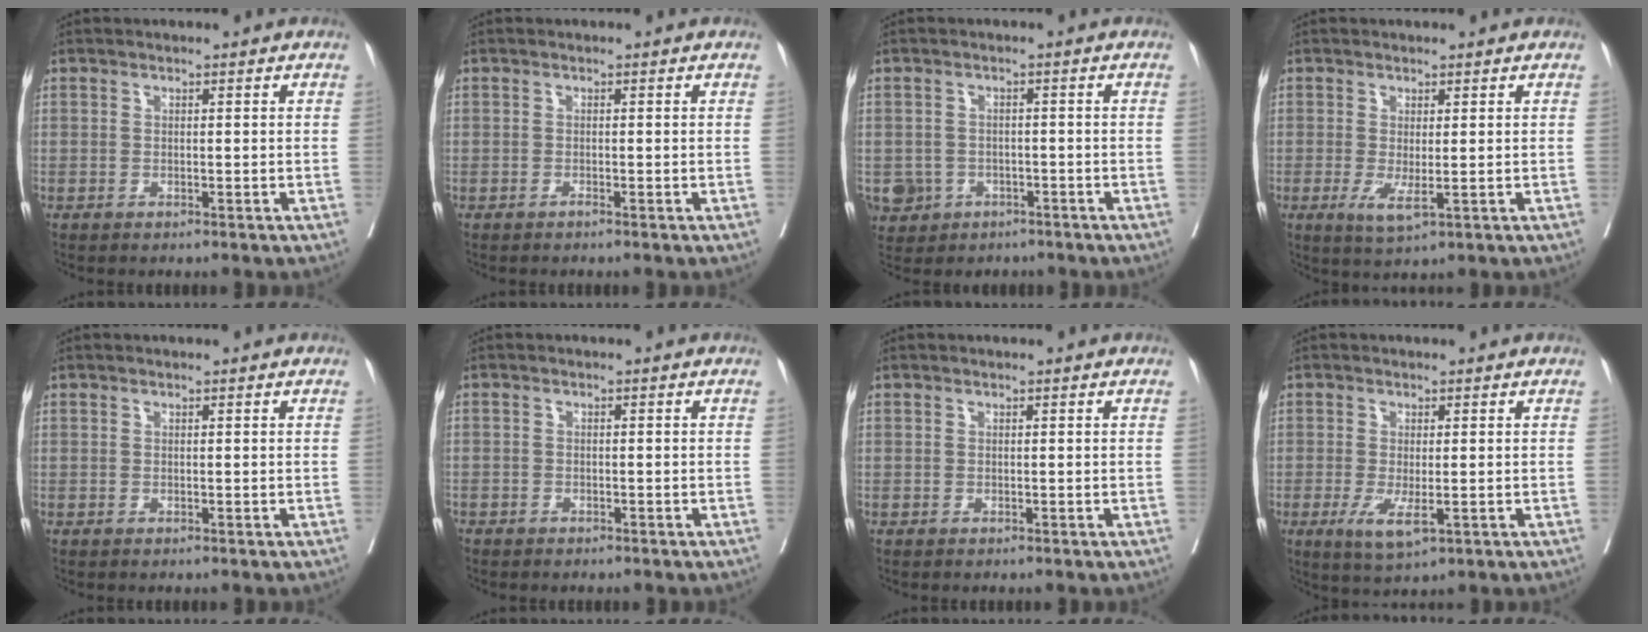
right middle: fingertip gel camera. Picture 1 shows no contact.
{"total": 0.0}
{"total": 5.6, "force": [-2.7, 4.9, 0.8], "torque": [-0.021, 0.006, -0.036]}
{"total": 3.4, "force": [-0.6, 0.8, 3.2], "torque": [-0.057, -0.011, -0.002]}
{"total": 0.0}
{"total": 1.7, "force": [-1.4, 1.0, 0.2], "torque": [-0.012, 0.001, -0.023]}
{"total": 0.0}
{"total": 4.6, "force": [-1.5, 1.3, 4.1], "torque": [-0.076, -0.011, -0.018]}